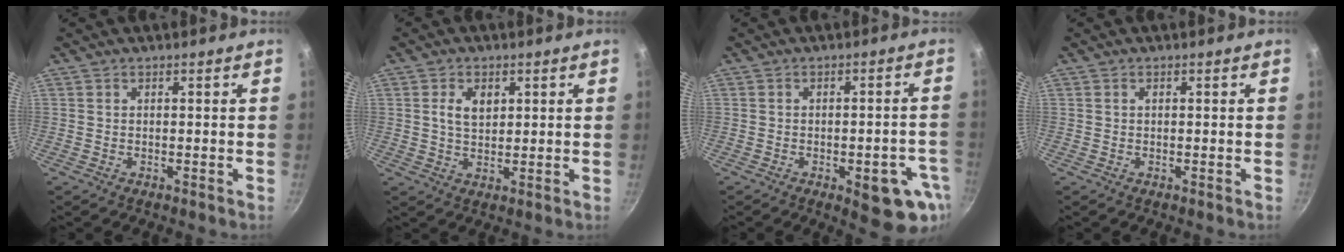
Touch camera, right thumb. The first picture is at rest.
{"total": 4.6, "force": [1.4, 2.9, 3.3], "torque": [-0.048, -0.005, 0.028]}
{"total": 10.9, "force": [-4.5, 3.9, 9.2], "torque": [-0.091, 0.024, -0.047]}
{"total": 0.0}